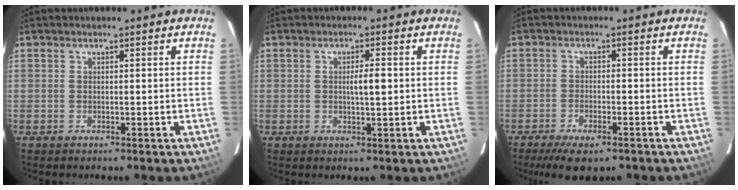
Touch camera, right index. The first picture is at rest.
{"total": 2.8, "force": [0.2, 0.5, 2.8], "torque": [-0.047, 0.002, 0.005]}
{"total": 6.8, "force": [-5.0, 2.0, 4.2], "torque": [-0.068, -0.012, -0.076]}